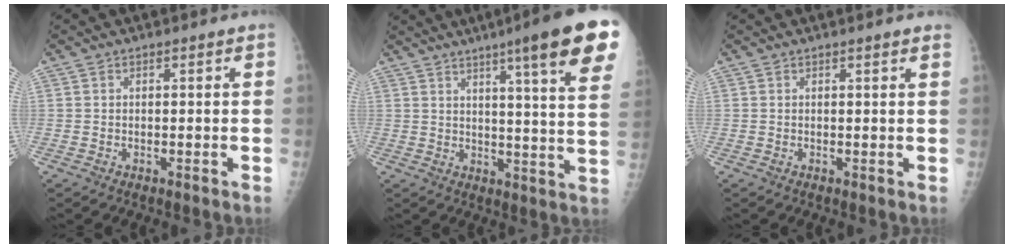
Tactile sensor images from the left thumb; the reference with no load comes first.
{"total": 19.2, "force": [11.2, 1.6, 15.5], "torque": [-0.192, -0.040, 0.135]}
{"total": 1.4, "force": [1.2, -0.2, 0.7], "torque": [-0.017, -0.003, 0.013]}